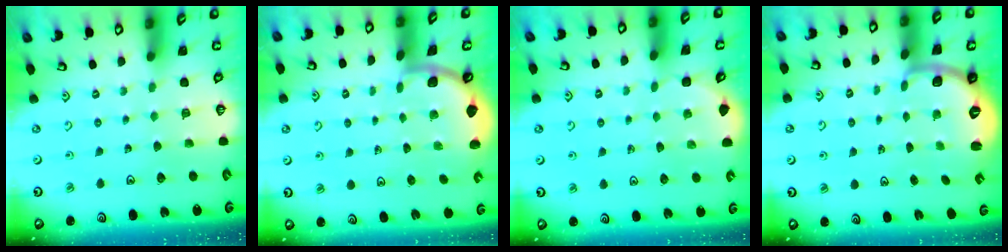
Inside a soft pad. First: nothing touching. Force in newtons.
{"total": 1.8, "press": 1.8, "slide": 0.1}
{"total": 1.7, "press": 1.6, "slide": 0.1}
{"total": 2.7, "press": 1.6, "slide": 2.1}